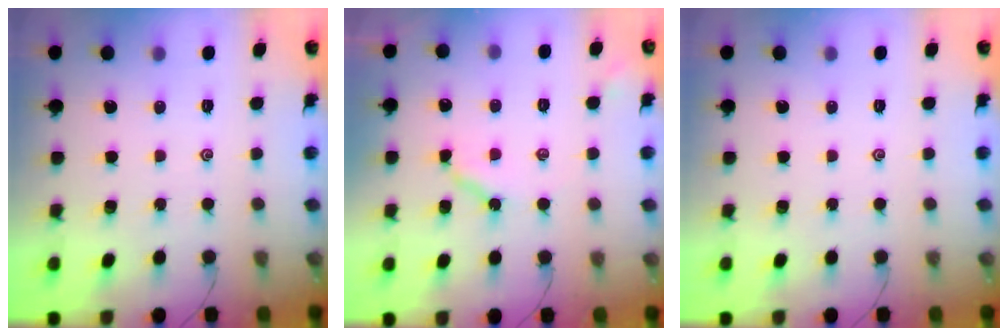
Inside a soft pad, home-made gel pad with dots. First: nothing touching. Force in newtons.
{"total": 4.7, "press": 4.7, "slide": 0.6}
{"total": 0.0}